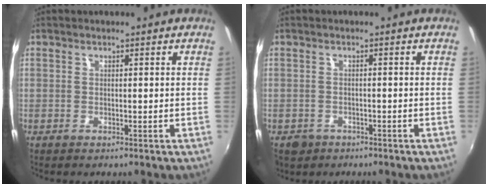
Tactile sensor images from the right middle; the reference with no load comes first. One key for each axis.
{"total": 4.0, "fx": -2.1, "fy": 3.2, "fz": 1.2, "tx": -0.033, "ty": -0.006, "tz": -0.030}